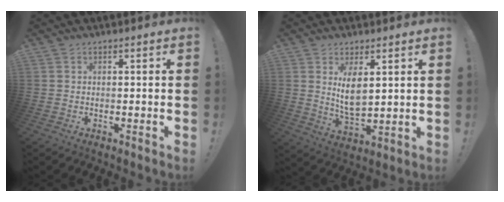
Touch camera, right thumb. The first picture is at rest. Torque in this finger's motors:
{"motor_torque": [0.92, 1.97, 1.21, 0.25, 0.04]}